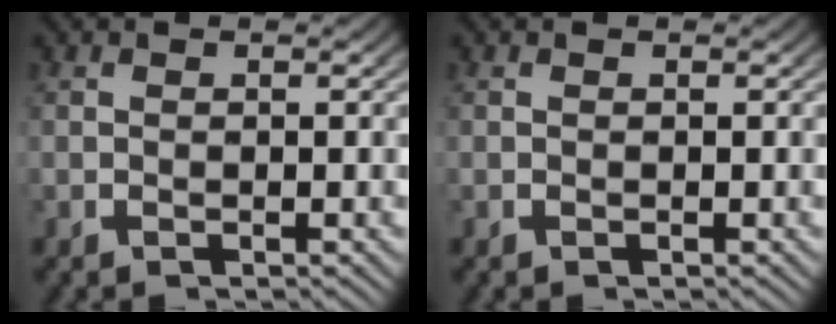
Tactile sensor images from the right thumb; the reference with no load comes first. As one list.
[{"total": 0.0}]